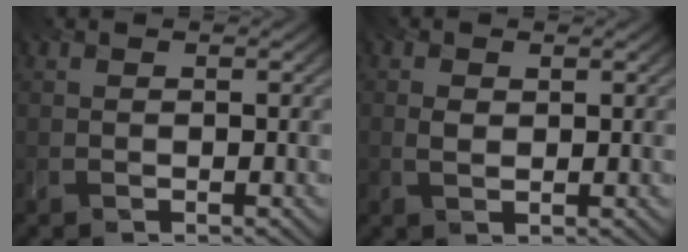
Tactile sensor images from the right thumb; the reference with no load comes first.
{"total": 1.2, "force": [0.3, 0.8, 0.8], "torque": [-0.021, 0.000, 0.006]}